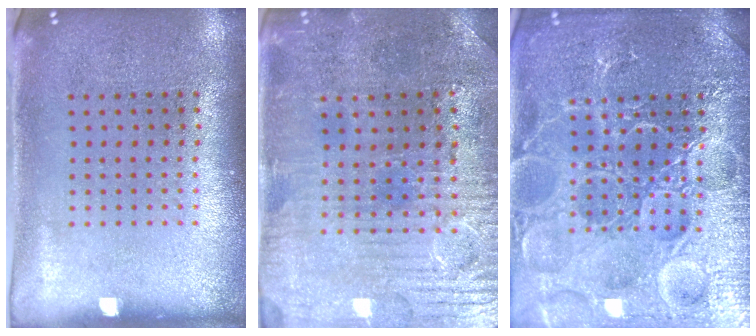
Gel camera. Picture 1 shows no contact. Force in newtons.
{"total": 1.7, "press": 1.7, "slide": 0.5}
{"total": 7.3, "press": 7.3, "slide": 0.9}